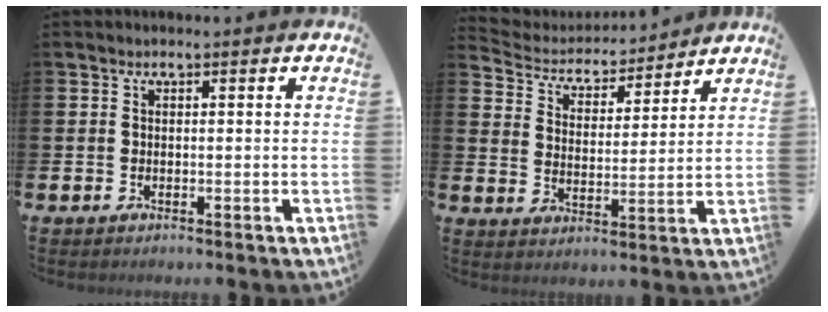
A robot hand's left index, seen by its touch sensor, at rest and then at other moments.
{"total": 4.6, "force": [4.4, 1.3, 0.2], "torque": [-0.038, -0.035, 0.072]}